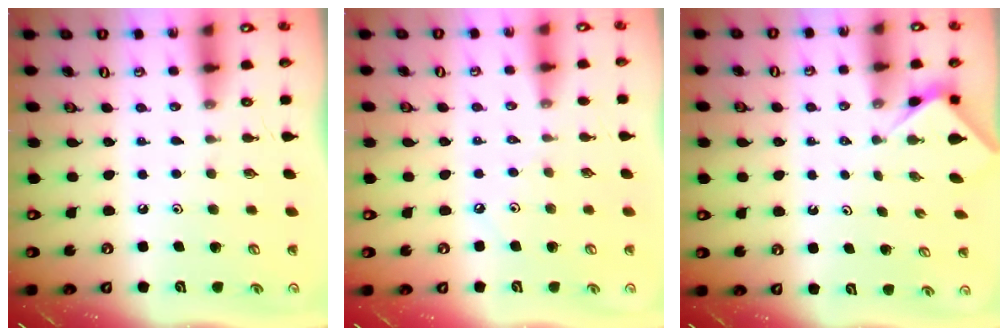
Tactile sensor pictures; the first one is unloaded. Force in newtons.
{"total": 2.0, "press": 1.9, "slide": 0.4}
{"total": 2.0, "press": 1.9, "slide": 0.4}